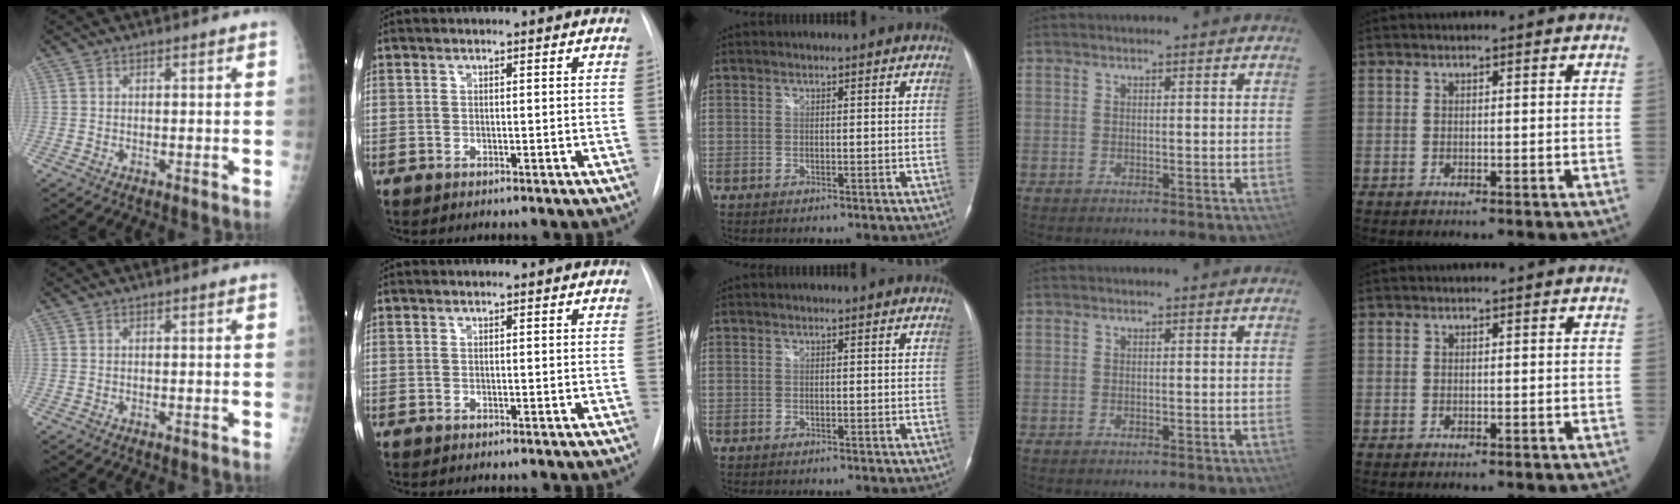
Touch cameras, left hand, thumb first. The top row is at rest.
{}